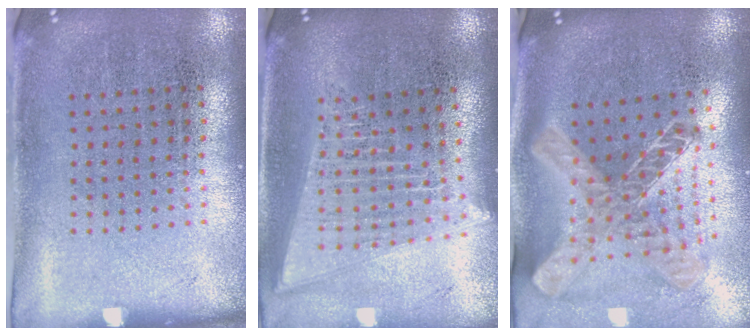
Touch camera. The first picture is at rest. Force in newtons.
{"total": 2.0, "press": 1.8, "slide": 1.0}
{"total": 1.9, "press": 1.6, "slide": 1.1}